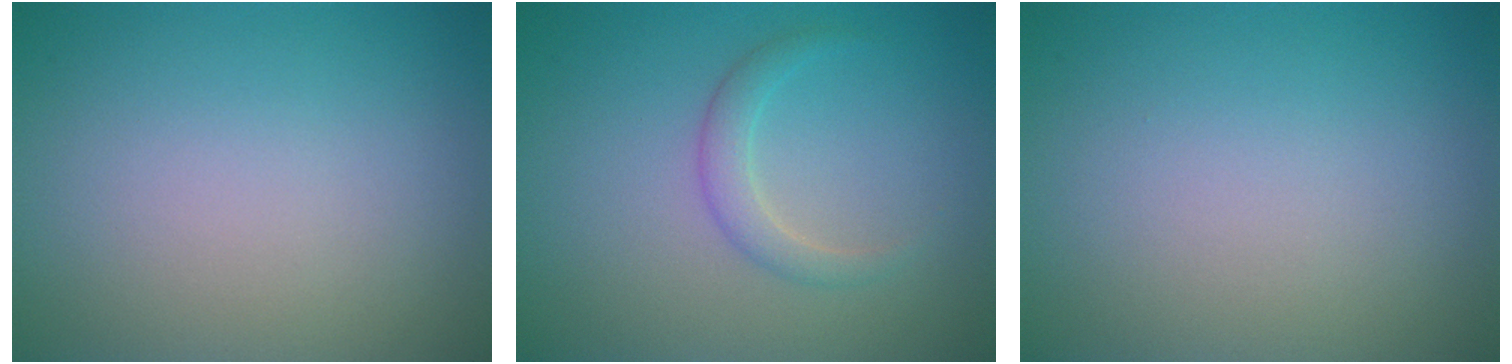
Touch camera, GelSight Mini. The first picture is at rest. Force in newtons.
{"total": 1.7, "press": 1.7, "slide": 0.0}
{"total": 0.0}